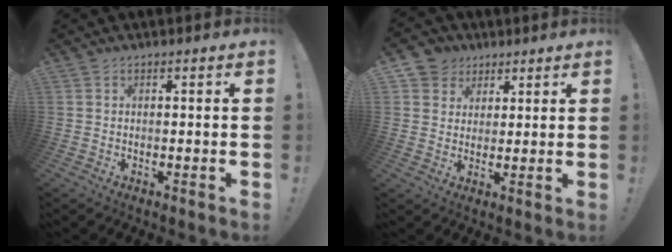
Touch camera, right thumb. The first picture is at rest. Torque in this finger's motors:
{"motor_torque": [0.00, 0.00, -0.06, 0.08, 0.04]}